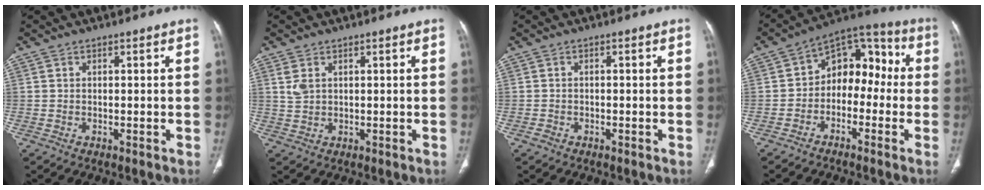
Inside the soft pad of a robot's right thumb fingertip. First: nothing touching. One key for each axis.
{"total": 2.6, "fx": 1.1, "fy": 1.5, "fz": 1.7, "tx": -0.039, "ty": 0.004, "tz": 0.033}
{"total": 0.9, "fx": -0.6, "fy": 0.6, "fz": 0.3, "tx": -0.008, "ty": 0.004, "tz": -0.013}
{"total": 11.5, "fx": -1.4, "fy": 8.2, "fz": 8.0, "tx": -0.068, "ty": 0.052, "tz": -0.042}